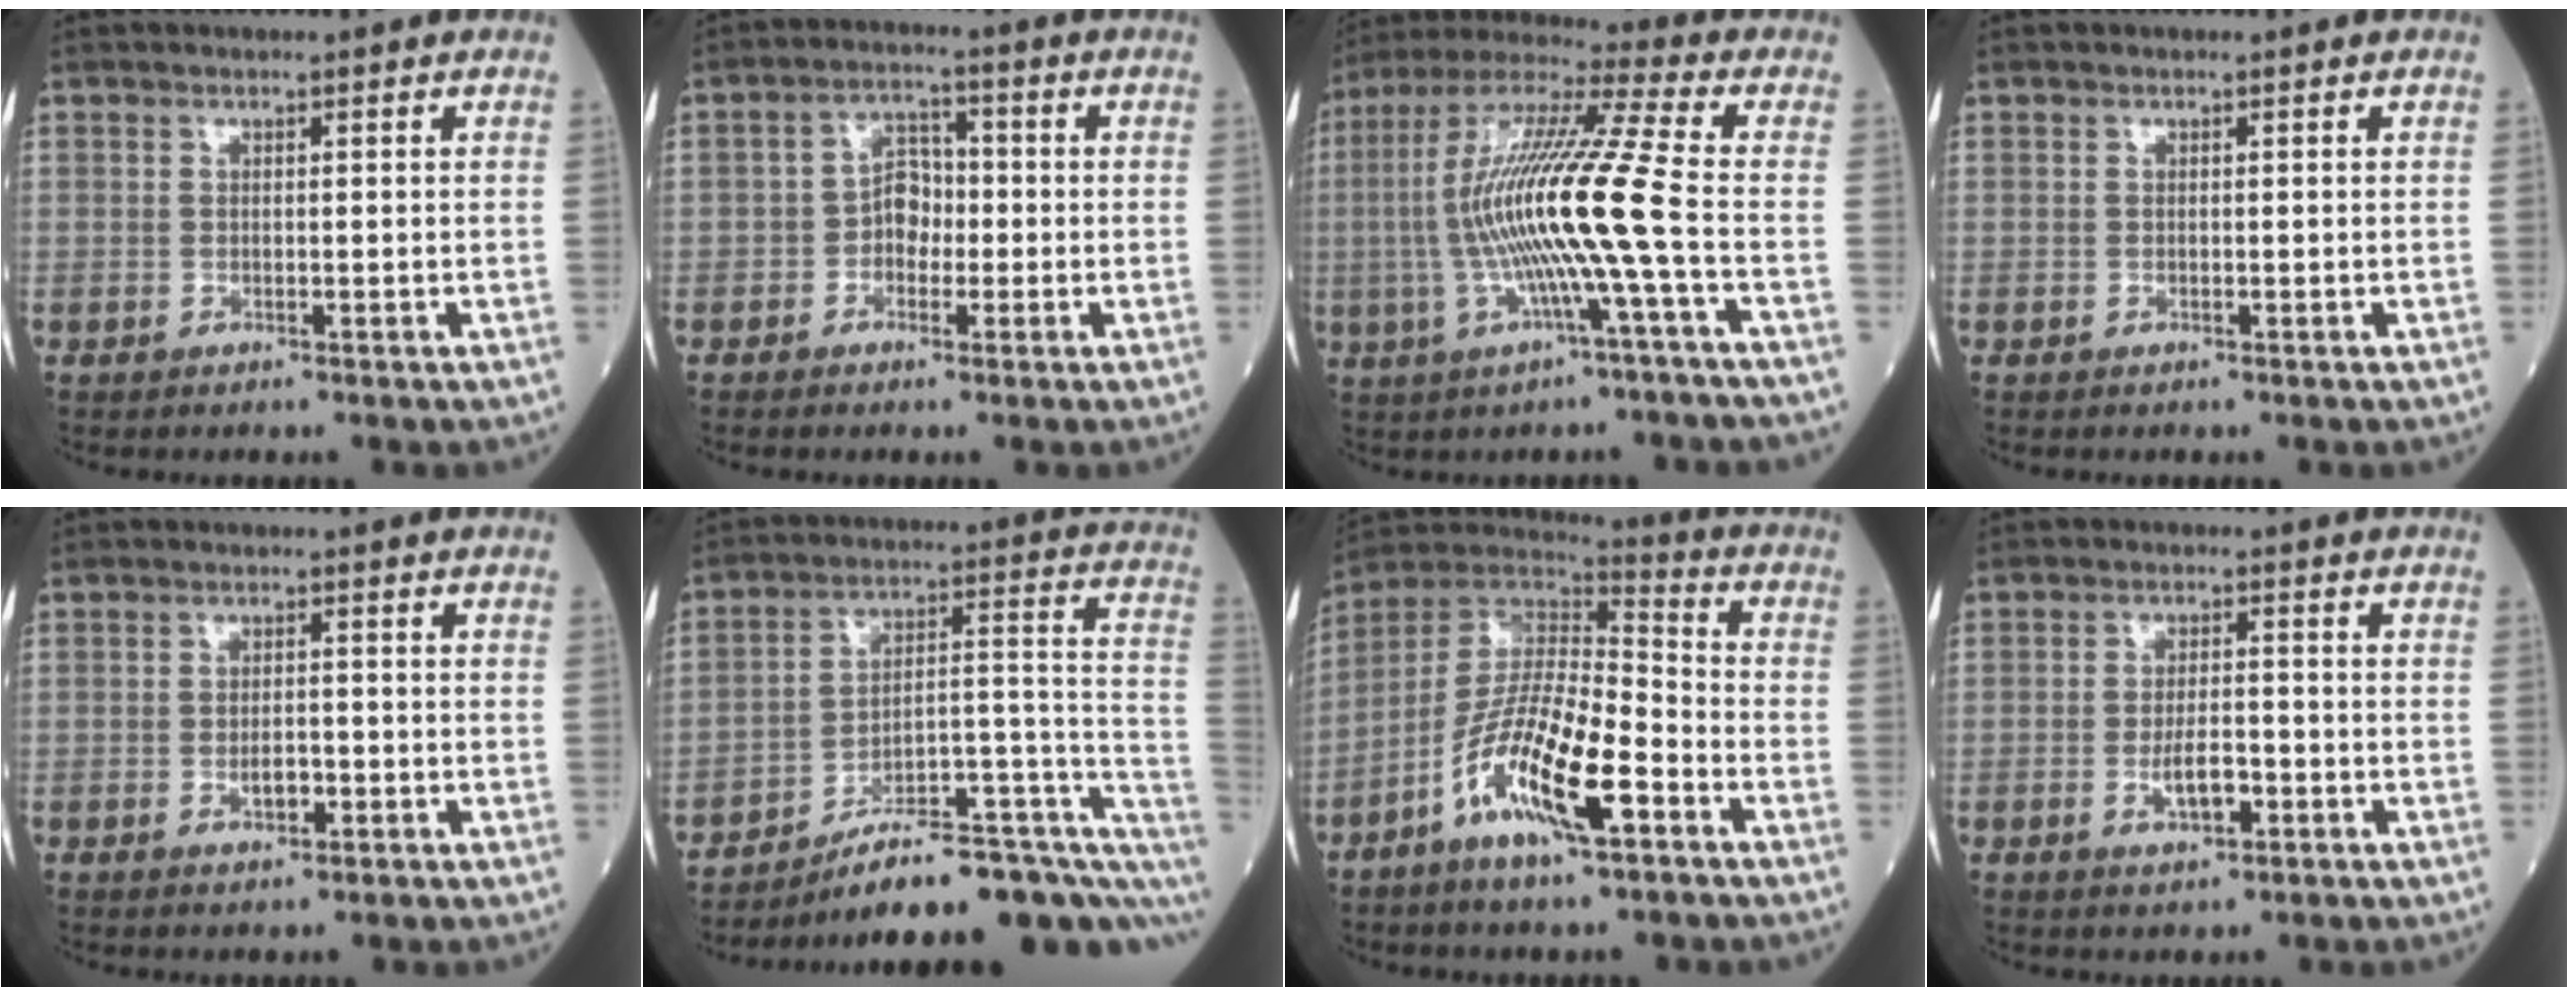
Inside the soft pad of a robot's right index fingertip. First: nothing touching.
{"total": 4.2, "force": [-1.0, 2.9, 2.9], "torque": [-0.043, 0.012, -0.023]}
{"total": 16.1, "force": [-2.5, -1.0, 15.8], "torque": [-0.314, 0.007, -0.060]}
{"total": 0.0}
{"total": 2.5, "force": [-1.0, 1.0, 2.1], "torque": [-0.035, 0.003, -0.013]}
{"total": 19.7, "force": [-12.9, 4.7, 14.1], "torque": [-0.122, 0.067, -0.182]}
{"total": 14.7, "force": [-6.6, 2.8, 12.8], "torque": [-0.244, -0.004, -0.122]}
{"total": 4.4, "force": [-1.6, 1.5, 3.8], "torque": [-0.070, 0.001, -0.026]}